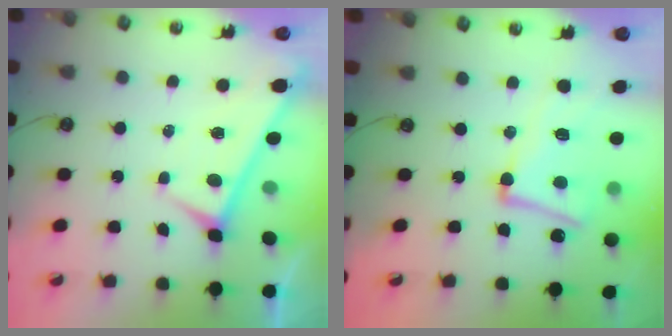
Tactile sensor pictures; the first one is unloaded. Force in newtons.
{"total": 9.4, "press": 9.1, "slide": 2.0}